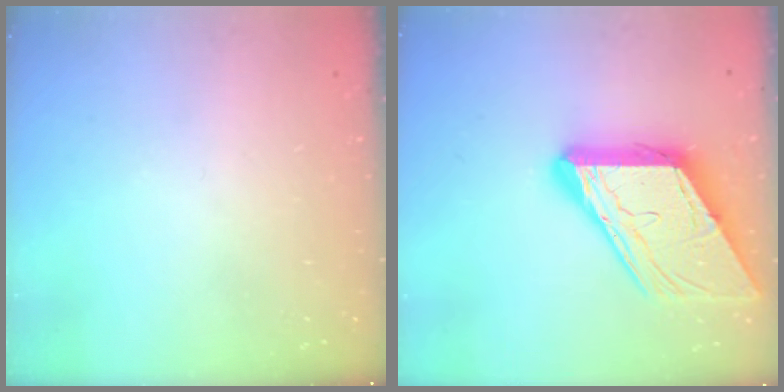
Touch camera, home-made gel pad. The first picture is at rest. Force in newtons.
{"total": 16.3, "press": 16.2, "slide": 1.9}